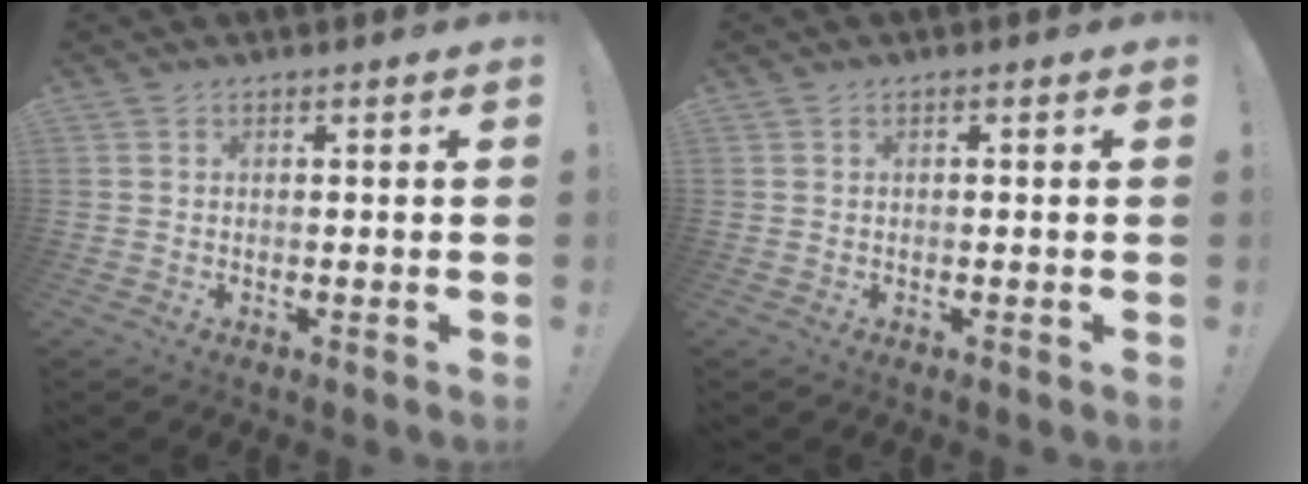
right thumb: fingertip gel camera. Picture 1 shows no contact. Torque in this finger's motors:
{"motor_torque": [-0.30, 0.10, -0.07, 0.13, 0.00]}